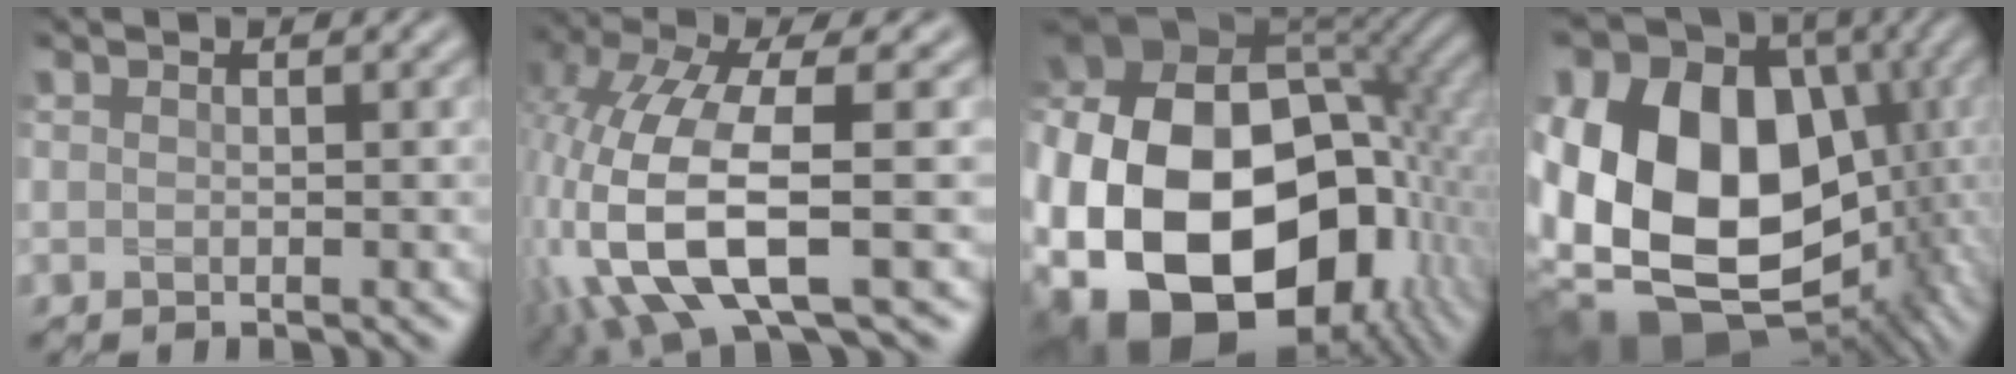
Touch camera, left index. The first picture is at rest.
{"total": 11.2, "force": [-3.0, 4.3, 9.9], "torque": [-0.233, -0.016, -0.054]}
{"total": 22.3, "force": [-4.6, 15.1, 15.7], "torque": [-0.328, -0.029, -0.059]}
{"total": 22.6, "force": [-0.5, 17.5, 14.3], "torque": [-0.273, -0.004, -0.007]}